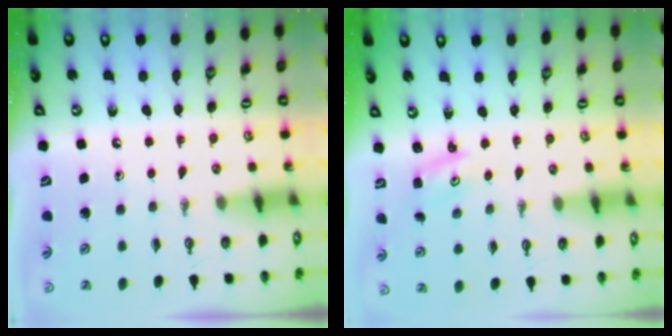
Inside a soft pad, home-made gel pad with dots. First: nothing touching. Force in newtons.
{"total": 2.0, "press": 2.0, "slide": 0.2}